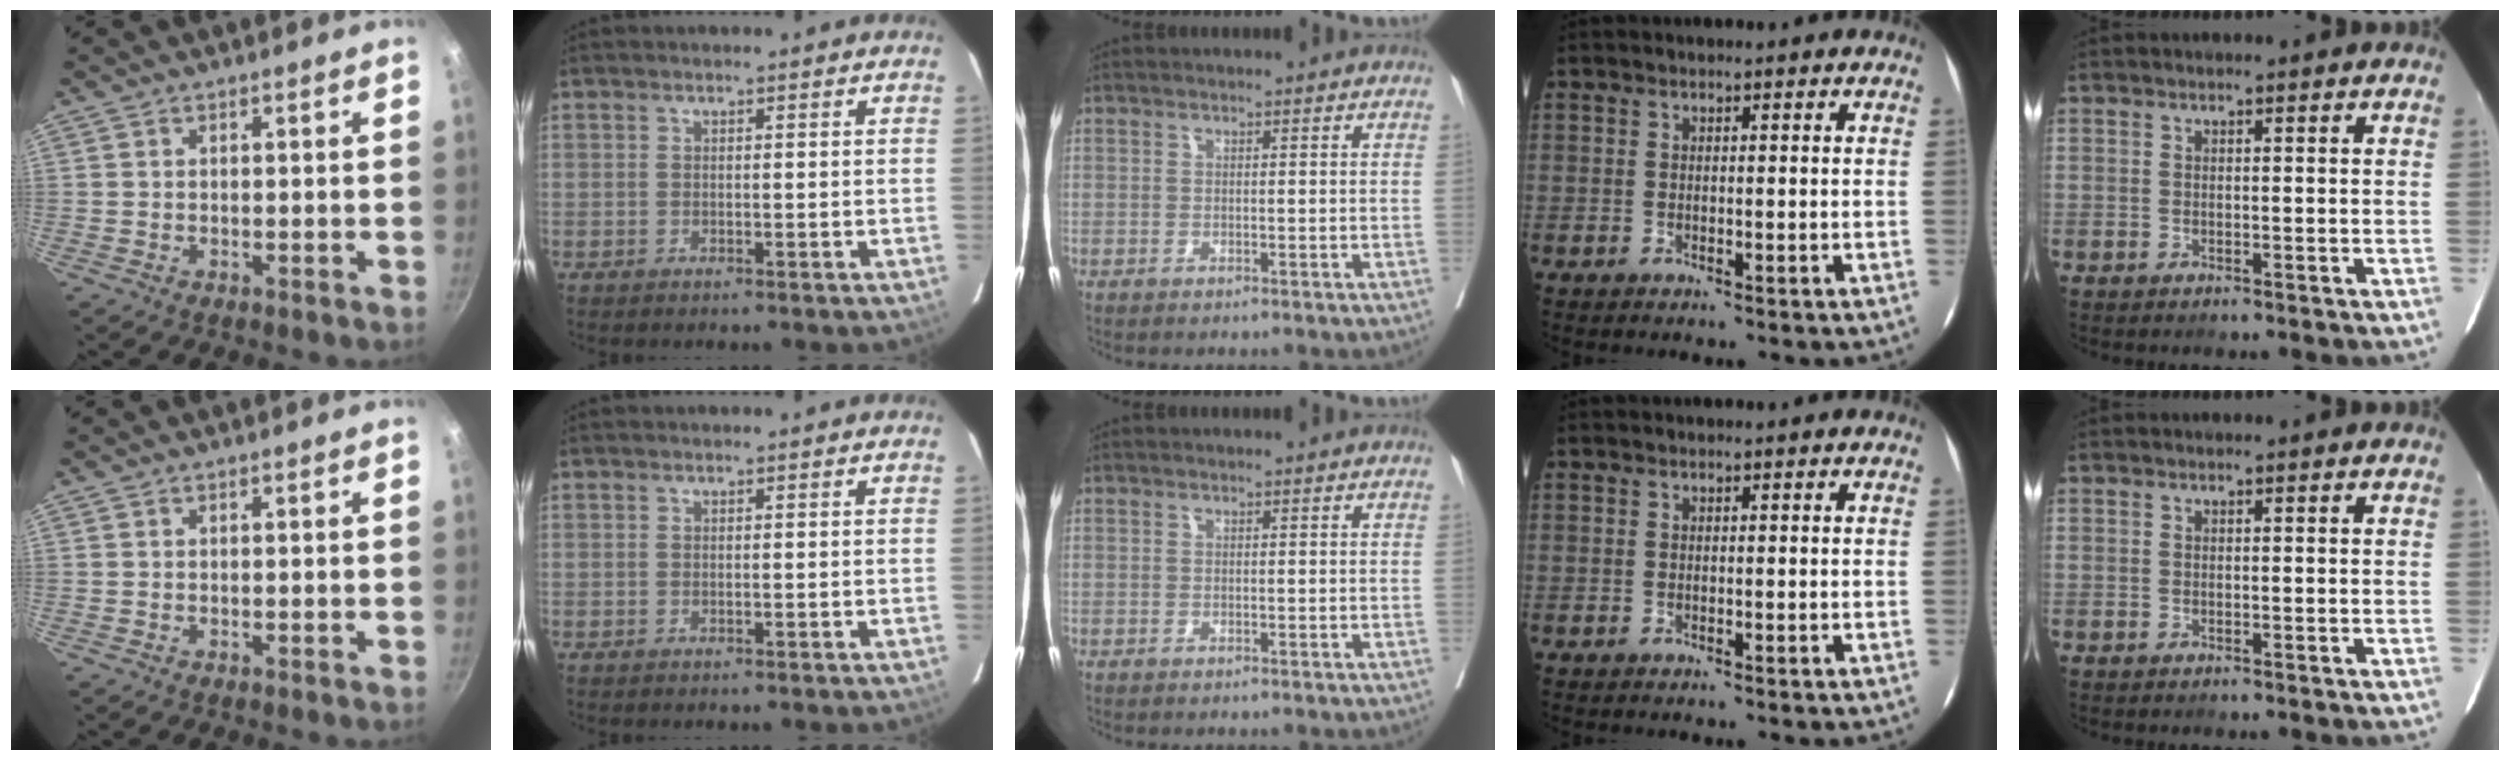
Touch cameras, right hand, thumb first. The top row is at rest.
{}